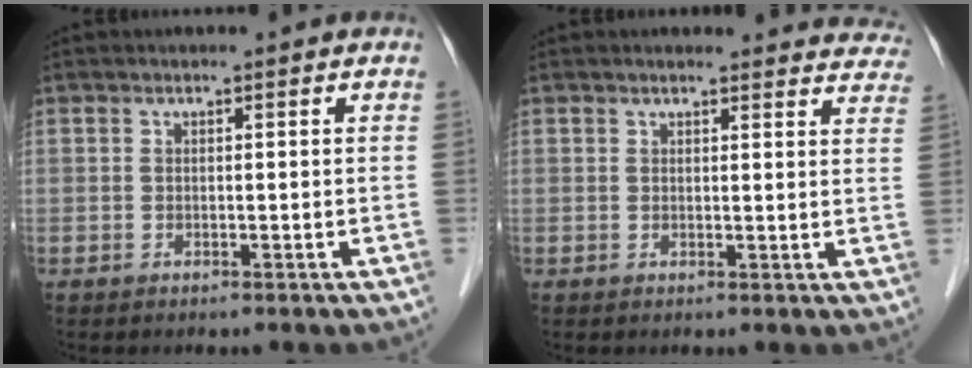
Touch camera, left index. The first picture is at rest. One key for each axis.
{"total": 13.4, "fx": 12.8, "fy": 3.1, "fz": 2.5, "tx": 0.010, "ty": -0.024, "tz": 0.112}